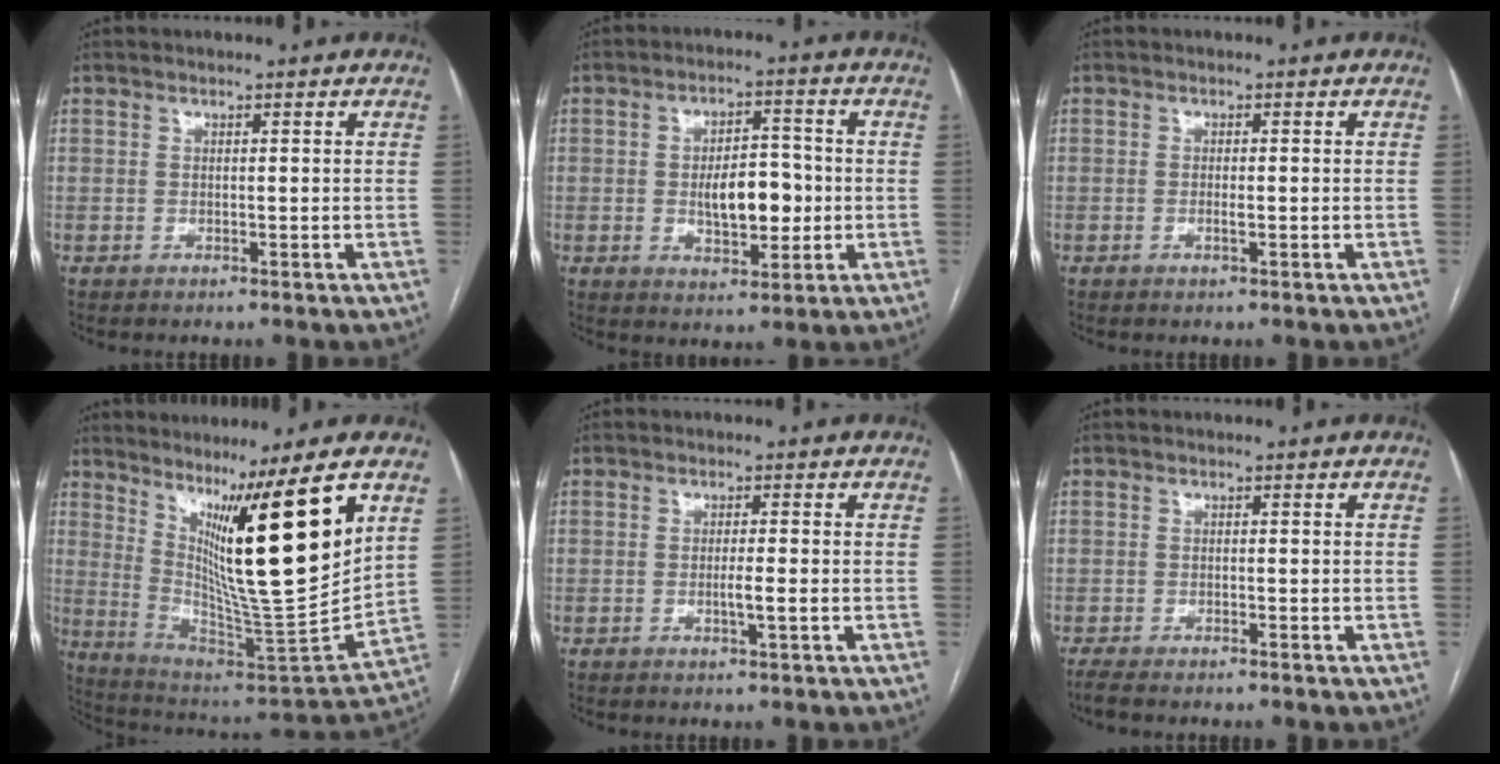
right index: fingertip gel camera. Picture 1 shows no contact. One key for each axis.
{"total": 8.1, "fx": -0.8, "fy": 3.6, "fz": 7.2, "tx": -0.120, "ty": 0.009, "tz": -0.008}
{"total": 1.2, "fx": -0.4, "fy": 0.1, "fz": 1.1, "tx": -0.024, "ty": -0.001, "tz": -0.008}
{"total": 20.6, "fx": 9.1, "fy": -0.2, "fz": 18.5, "tx": -0.289, "ty": -0.039, "tz": 0.153}
{"total": 2.3, "fx": -0.6, "fy": -0.2, "fz": 2.2, "tx": -0.040, "ty": -0.003, "tz": -0.012}
{"total": 2.2, "fx": -1.9, "fy": -0.2, "fz": 1.1, "tx": -0.022, "ty": -0.004, "tz": -0.033}